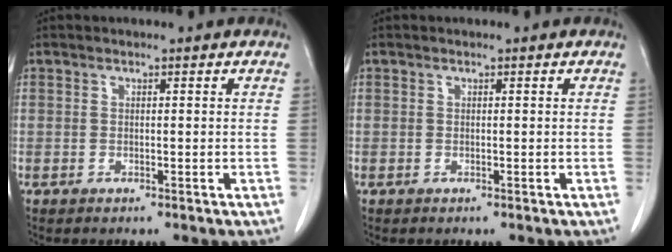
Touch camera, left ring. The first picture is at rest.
{"total": 0.0}